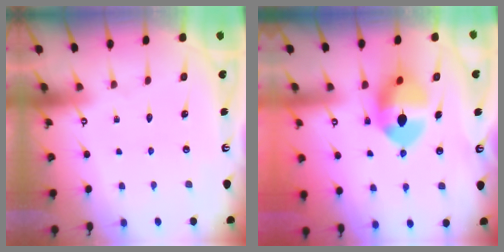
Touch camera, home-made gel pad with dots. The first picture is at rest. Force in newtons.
{"total": 10.6, "press": 10.5, "slide": 1.6}